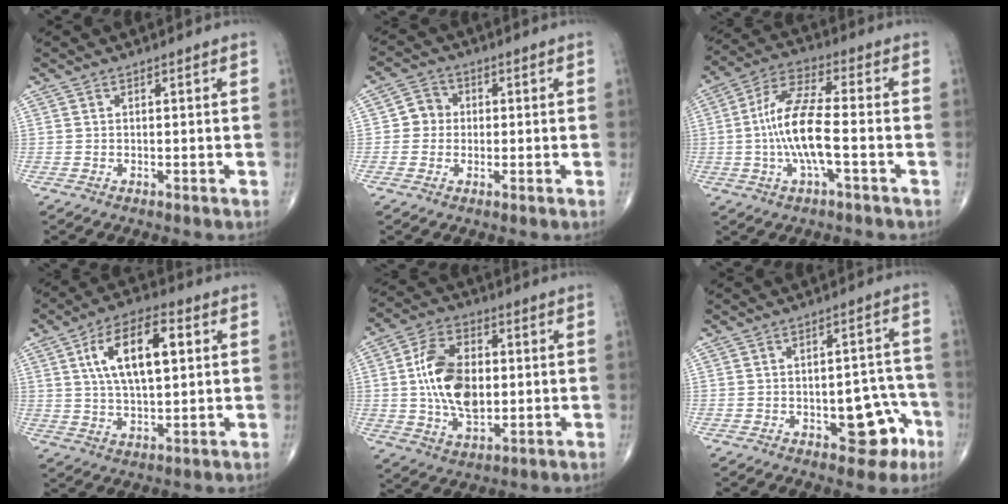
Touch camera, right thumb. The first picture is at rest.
{"total": 4.1, "force": [-0.1, 3.9, 1.4], "torque": [0.002, 0.009, -0.010]}
{"total": 11.2, "force": [-1.7, 2.8, 10.7], "torque": [-0.221, 0.020, -0.035]}
{"total": 13.7, "force": [3.6, 6.1, 11.8], "torque": [-0.196, 0.005, 0.061]}
{"total": 14.5, "force": [0.7, 8.8, 11.5], "torque": [-0.191, 0.005, 0.013]}
{"total": 9.6, "force": [-4.0, 5.1, 7.1], "torque": [-0.047, 0.037, -0.043]}